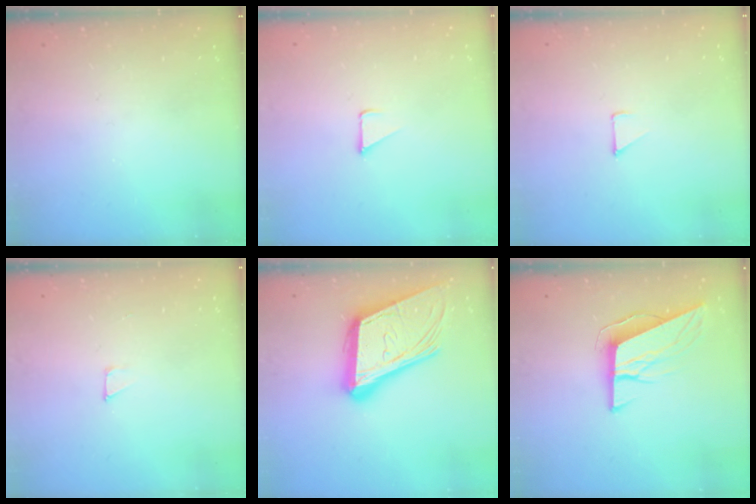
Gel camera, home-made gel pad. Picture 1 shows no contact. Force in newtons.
{"total": 1.7, "press": 1.7, "slide": 0.1}
{"total": 3.3, "press": 3.3, "slide": 0.3}
{"total": 3.2, "press": 3.2, "slide": 0.2}
{"total": 22.1, "press": 21.7, "slide": 4.6}
{"total": 9.9, "press": 9.5, "slide": 2.7}